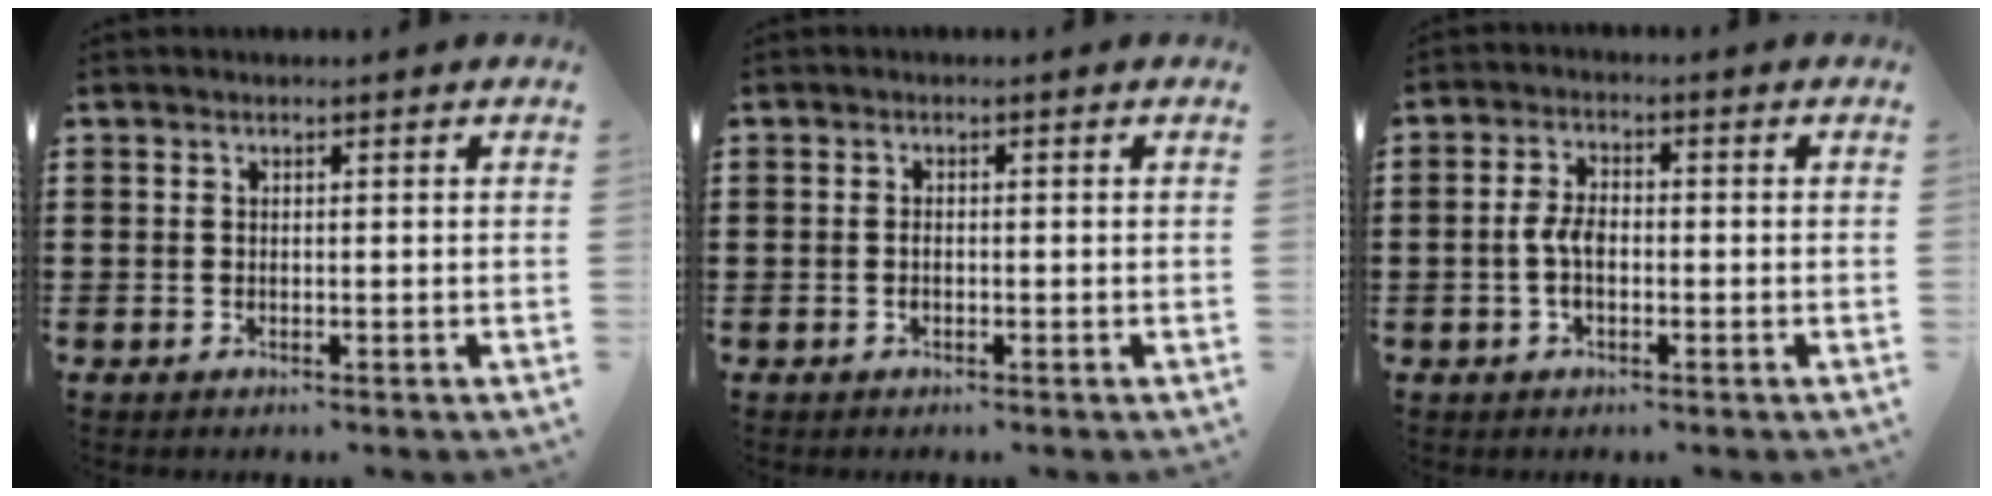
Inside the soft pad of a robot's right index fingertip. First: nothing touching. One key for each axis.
{"total": 0.9, "fx": -0.3, "fy": 0.3, "fz": 0.8, "tx": -0.018, "ty": -0.004, "tz": -0.004}
{"total": 3.9, "fx": -0.8, "fy": 1.8, "fz": 3.4, "tx": -0.085, "ty": -0.005, "tz": -0.020}